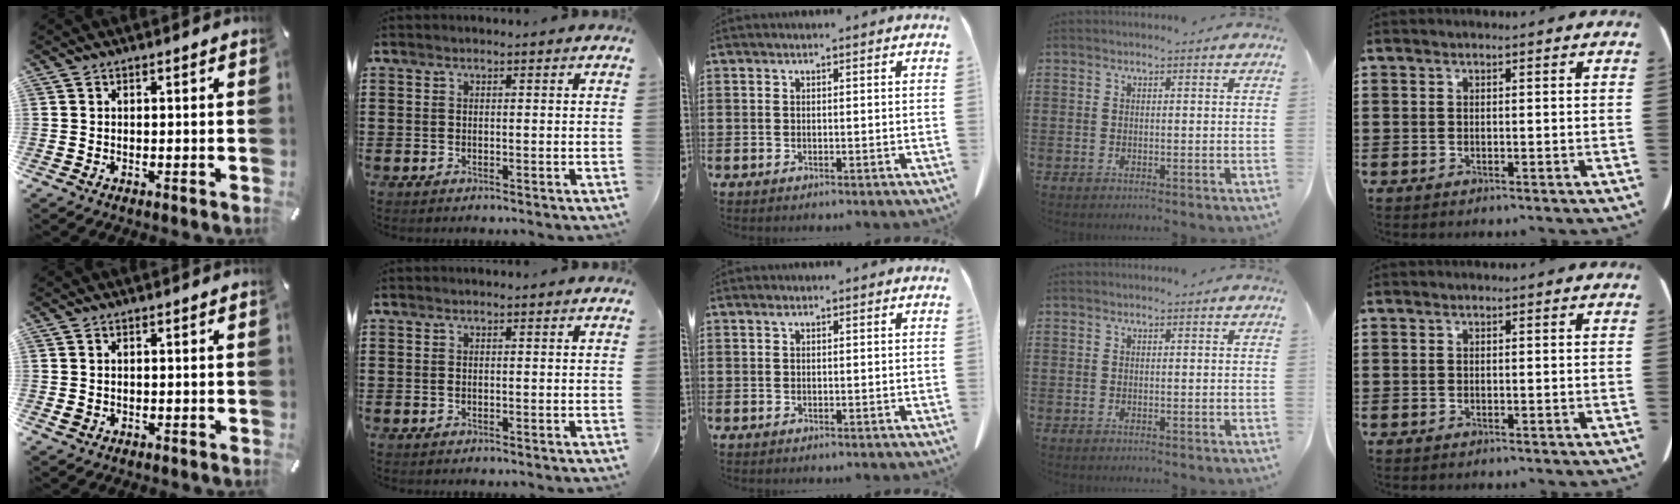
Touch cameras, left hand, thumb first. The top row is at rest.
{"thumb": {"total": 1.1, "force": [0.0, 0.9, 0.7], "torque": [-0.016, 0.003, -0.001]}, "middle": {"total": 0.6, "force": [0.3, 0.2, 0.4], "torque": [-0.011, 0.001, 0.005]}}